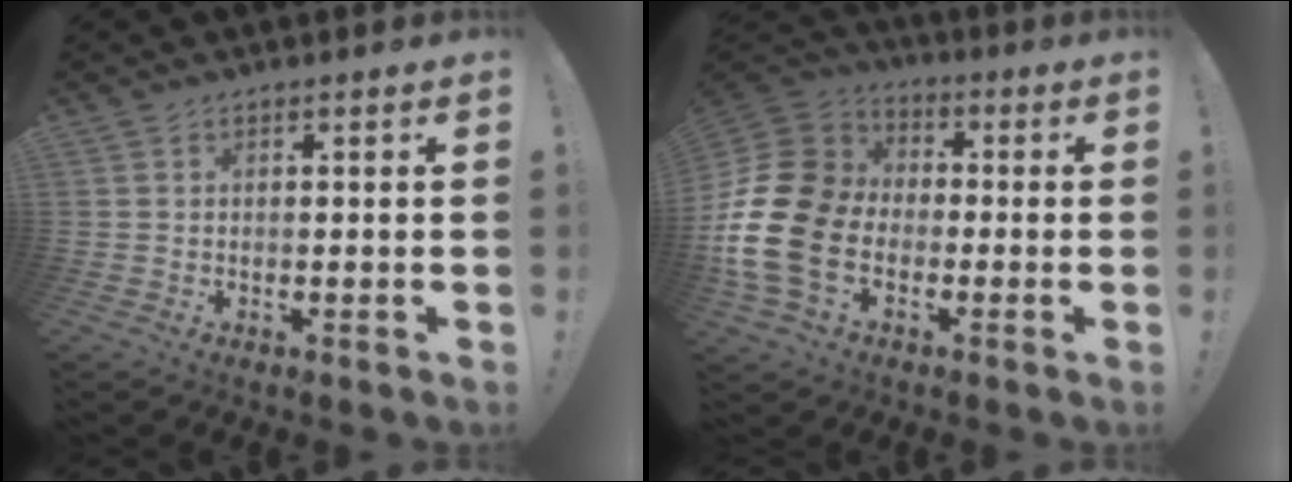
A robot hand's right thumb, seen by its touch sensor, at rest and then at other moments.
{"total": 19.1, "force": [-4.1, 14.3, 11.9], "torque": [-0.240, 0.035, -0.061]}